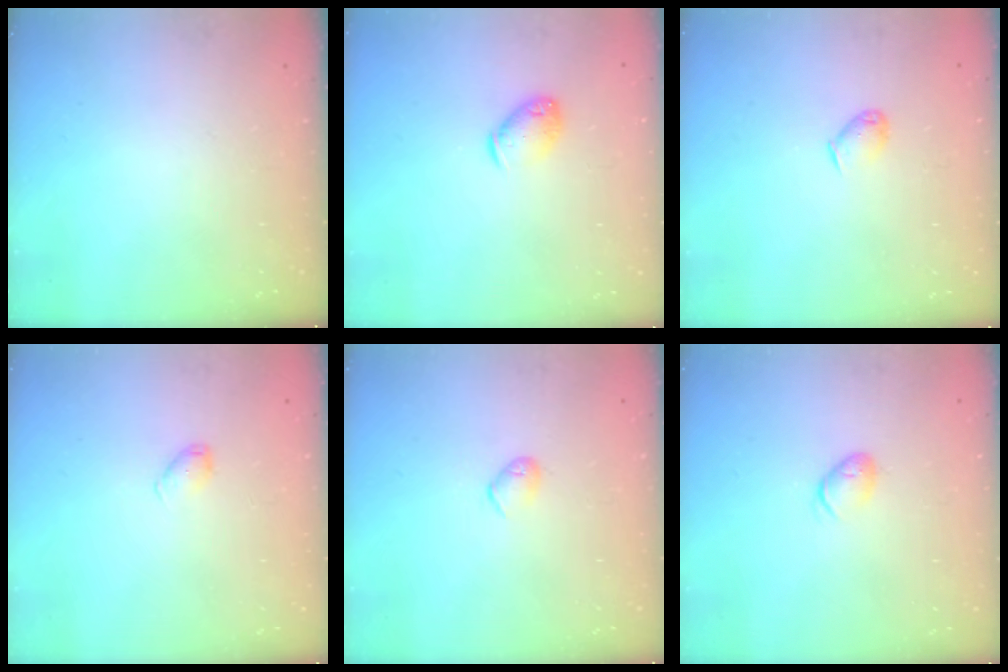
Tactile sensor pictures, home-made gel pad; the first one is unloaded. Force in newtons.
{"total": 8.0, "press": 7.9, "slide": 1.4}
{"total": 3.8, "press": 3.8, "slide": 0.6}
{"total": 5.4, "press": 5.4, "slide": 0.6}
{"total": 4.9, "press": 4.9, "slide": 0.8}
{"total": 5.6, "press": 5.6, "slide": 1.0}